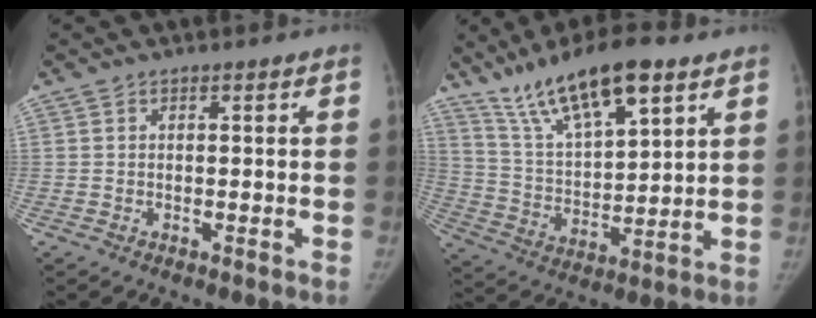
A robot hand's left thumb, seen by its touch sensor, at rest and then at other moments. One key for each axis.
{"total": 16.8, "fx": 10.9, "fy": 5.1, "fz": 11.7, "tx": -0.185, "ty": -0.042, "tz": 0.206}